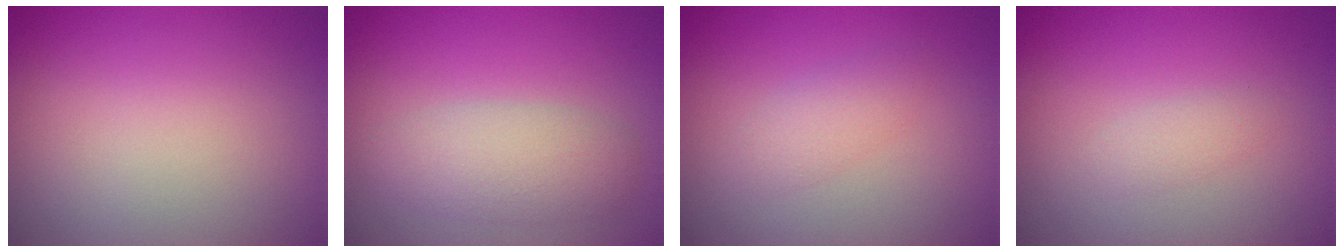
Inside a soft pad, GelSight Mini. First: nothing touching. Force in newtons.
{"total": 3.4, "press": 3.4, "slide": 0.0}
{"total": 1.8, "press": 1.8, "slide": 0.1}
{"total": 1.1, "press": 1.1, "slide": 0.0}